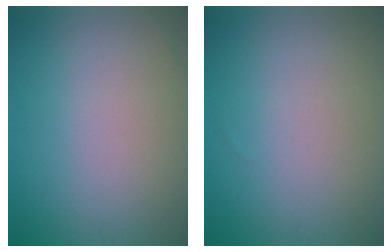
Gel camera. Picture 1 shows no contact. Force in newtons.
{"total": 0.0}